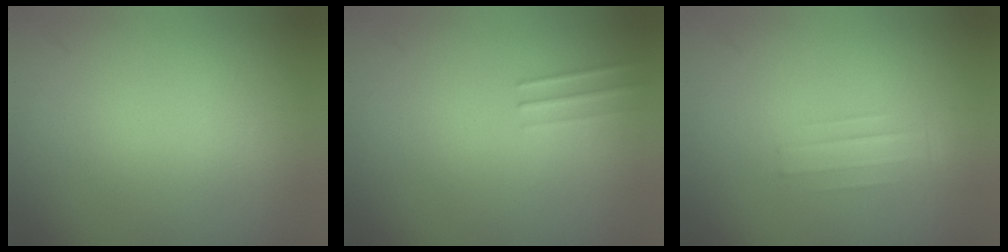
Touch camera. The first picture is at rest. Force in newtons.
{"total": 1.0}
{"total": 1.1}